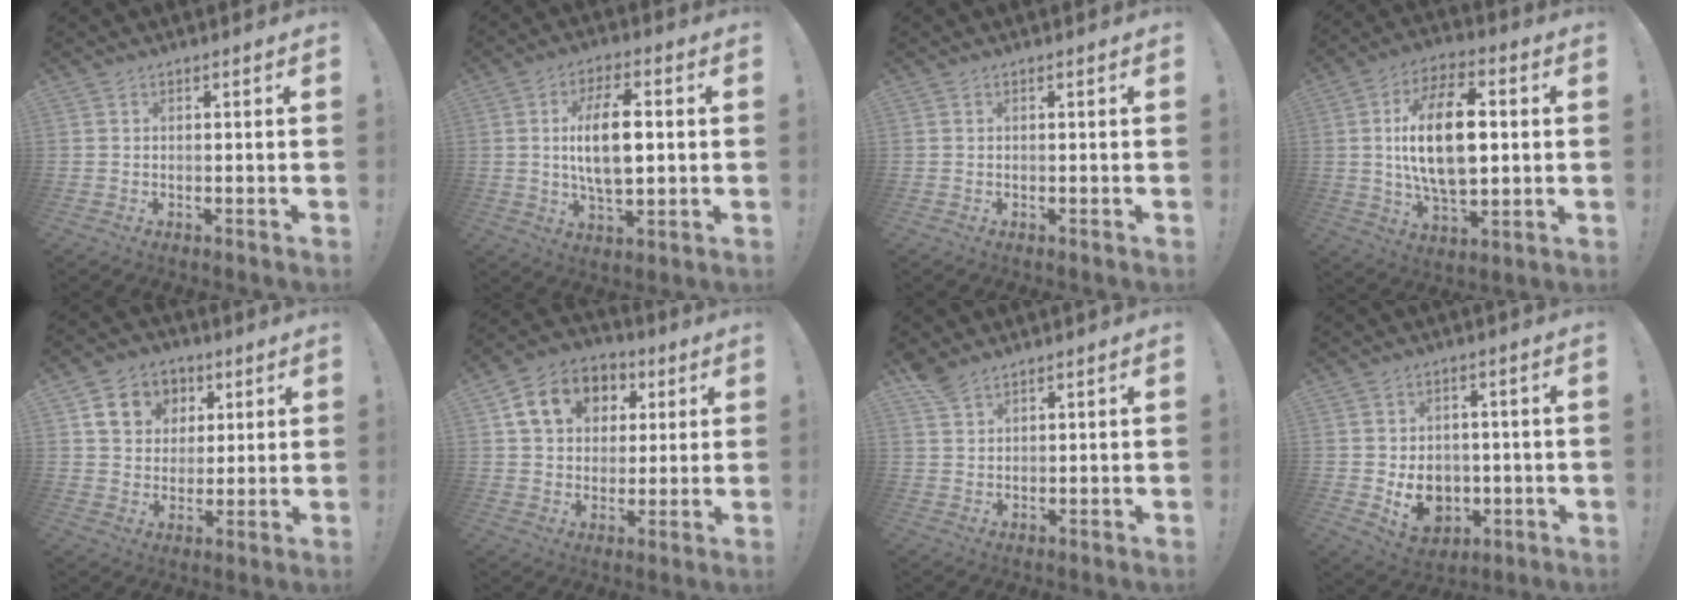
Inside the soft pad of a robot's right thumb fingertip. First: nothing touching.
{"total": 13.1, "force": [1.2, 5.8, 11.7], "torque": [-0.206, -0.004, 0.013]}
{"total": 0.0}
{"total": 19.5, "force": [1.8, 10.0, 16.7], "torque": [-0.304, 0.000, 0.020]}
{"total": 11.8, "force": [4.9, 9.8, 4.4], "torque": [-0.057, -0.018, 0.098]}
{"total": 14.5, "force": [5.4, 11.4, 7.0], "torque": [-0.099, -0.008, 0.106]}
{"total": 4.5, "force": [3.7, 2.1, 1.5], "torque": [-0.030, -0.017, 0.072]}
{"total": 9.2, "force": [-1.1, 7.8, 4.6], "torque": [-0.072, -0.001, -0.011]}